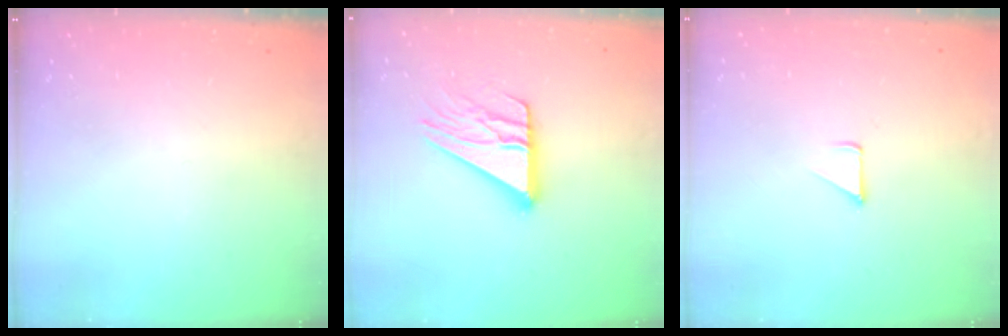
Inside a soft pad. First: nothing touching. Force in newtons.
{"total": 15.4, "press": 15.3, "slide": 1.4}
{"total": 1.7, "press": 1.7, "slide": 0.1}